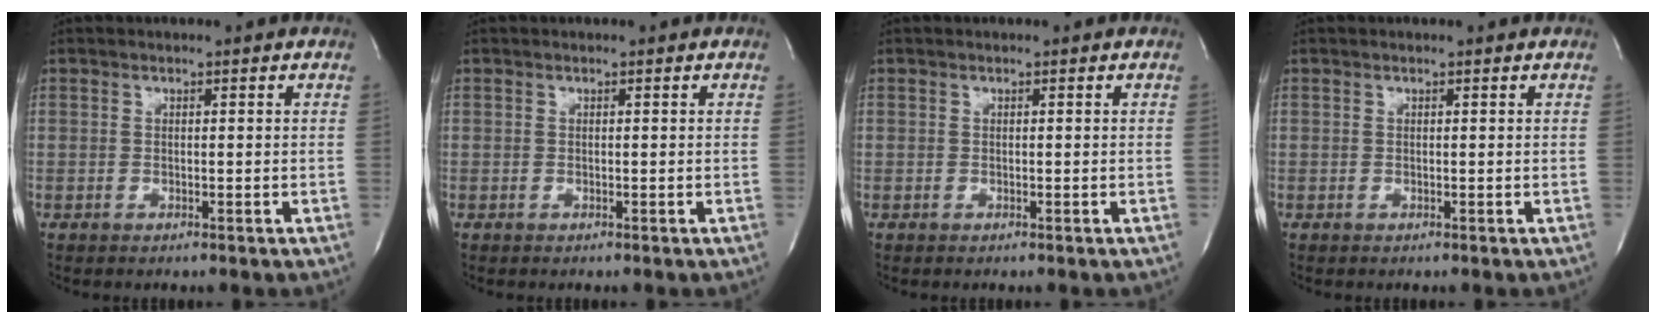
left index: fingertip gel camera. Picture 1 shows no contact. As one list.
[{"total": 0.0}, {"total": 0.0}, {"total": 0.0}]